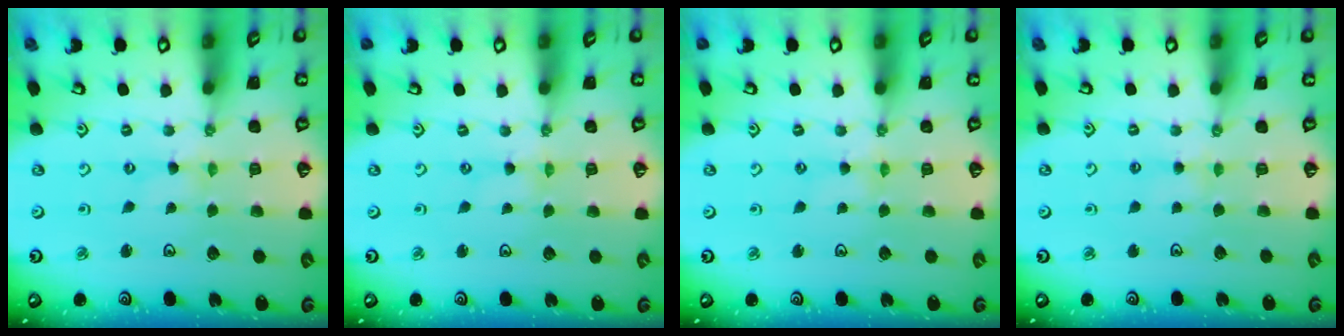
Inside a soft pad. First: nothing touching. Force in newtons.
{"total": 0.0}
{"total": 3.0, "press": 2.9, "slide": 0.4}
{"total": 2.3, "press": 2.3, "slide": 0.3}